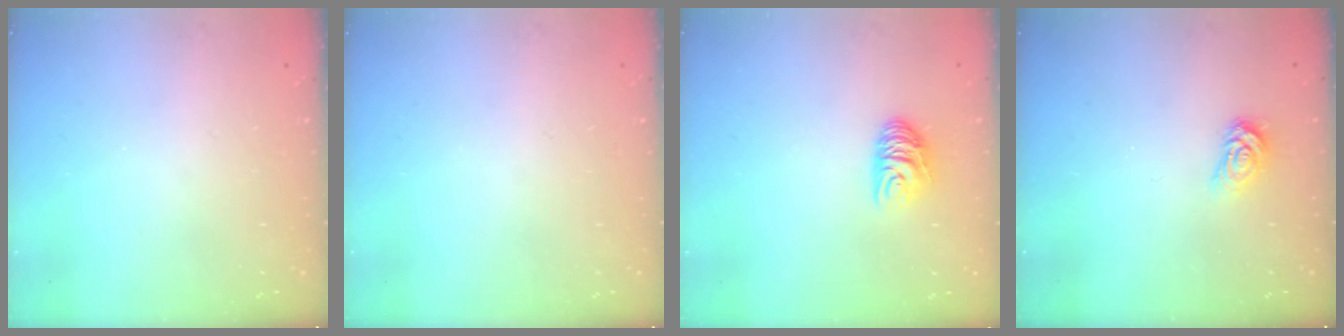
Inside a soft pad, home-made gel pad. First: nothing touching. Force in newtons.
{"total": 0.0}
{"total": 6.8, "press": 6.8, "slide": 0.5}
{"total": 3.9, "press": 3.8, "slide": 0.5}